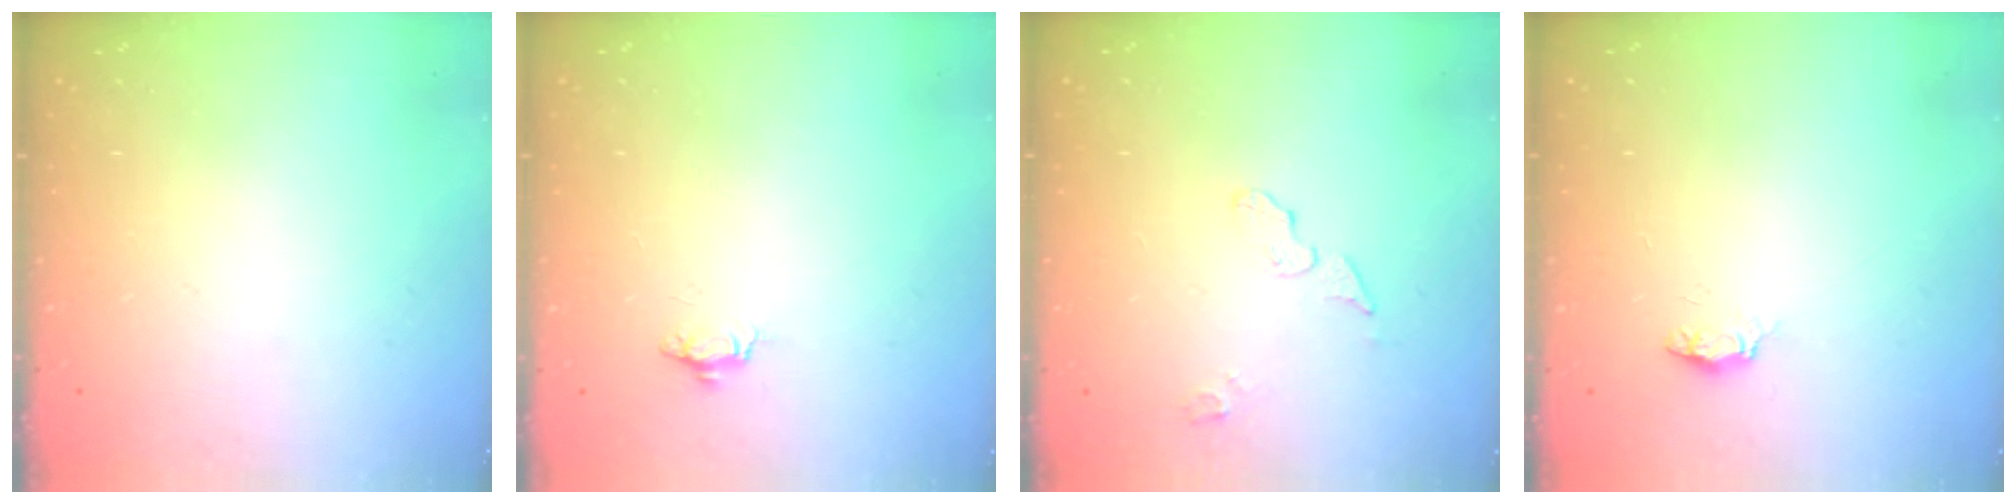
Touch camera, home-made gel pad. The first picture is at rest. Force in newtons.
{"total": 3.4, "press": 3.3, "slide": 0.5}
{"total": 4.5, "press": 4.5, "slide": 0.2}
{"total": 3.2, "press": 3.2, "slide": 0.4}